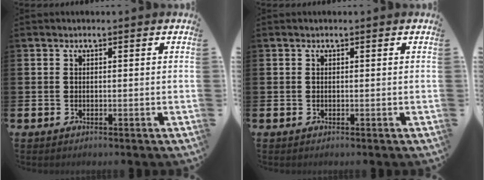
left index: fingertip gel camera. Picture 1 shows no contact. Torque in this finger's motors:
{"motor_torque": [0.00, 0.00, 0.00, 0.00]}